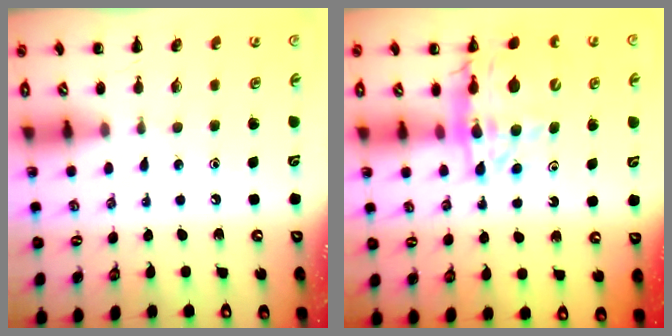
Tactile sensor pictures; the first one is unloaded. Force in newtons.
{"total": 16.8, "press": 16.3, "slide": 4.0}